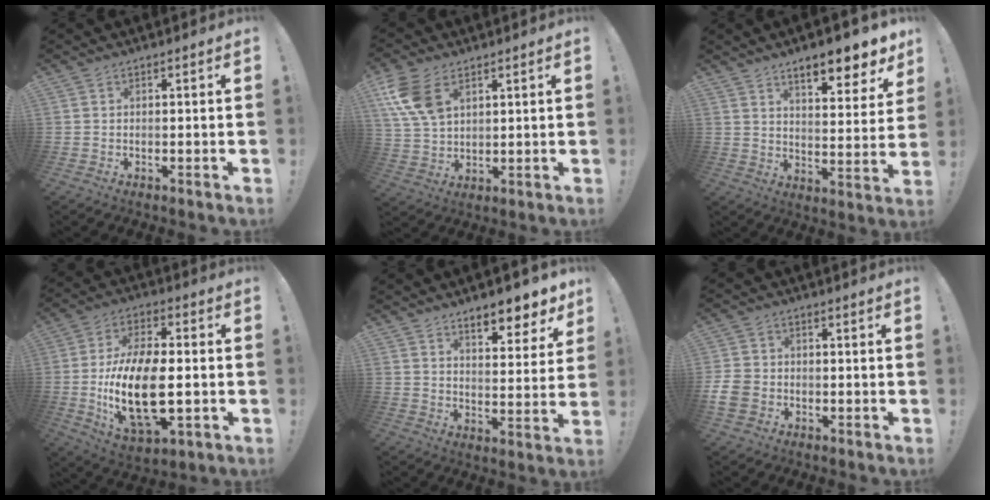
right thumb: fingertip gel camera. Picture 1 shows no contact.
{"total": 12.0, "force": [5.6, 7.4, 7.5], "torque": [-0.141, -0.016, 0.110]}
{"total": 10.8, "force": [8.2, 2.2, 6.7], "torque": [-0.095, -0.059, 0.137]}
{"total": 21.2, "force": [-2.9, 11.1, 17.8], "torque": [-0.333, -0.001, -0.046]}
{"total": 9.1, "force": [7.2, 2.6, 4.9], "torque": [-0.054, -0.059, 0.124]}
{"total": 7.1, "force": [-2.4, 5.7, 3.5], "torque": [-0.077, 0.012, -0.043]}